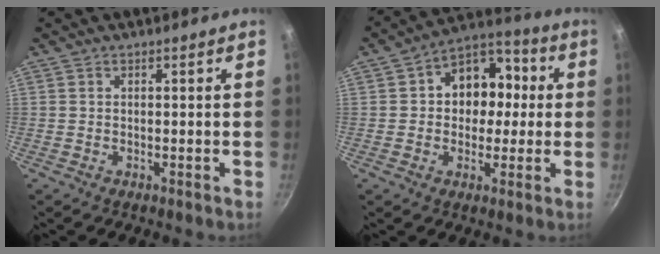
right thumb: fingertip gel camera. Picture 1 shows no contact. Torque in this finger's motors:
{"motor_torque": [-0.09, 0.42, 0.08, 0.17, 0.06]}